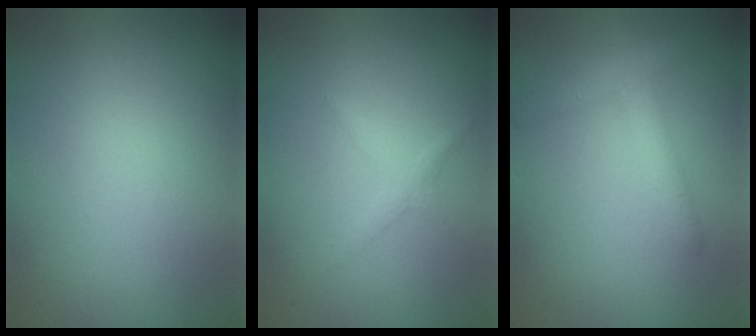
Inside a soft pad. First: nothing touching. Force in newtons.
{"total": 1.3, "press": 1.3, "slide": 0.1}
{"total": 2.7, "press": 2.7, "slide": 0.3}